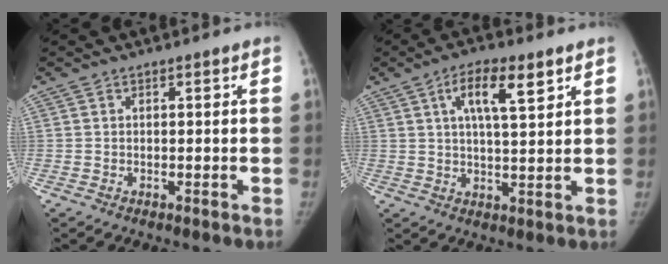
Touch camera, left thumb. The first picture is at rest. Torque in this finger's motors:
{"motor_torque": [0.05, 0.08, 0.64, -0.57, 0.05]}